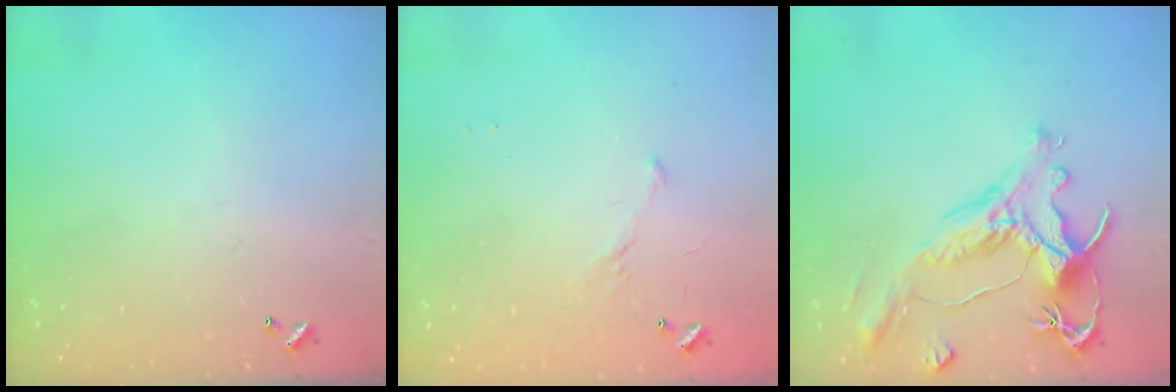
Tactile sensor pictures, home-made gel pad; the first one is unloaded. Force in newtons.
{"total": 4.7, "press": 4.6, "slide": 0.9}
{"total": 1.5, "press": 0.7, "slide": 1.3}